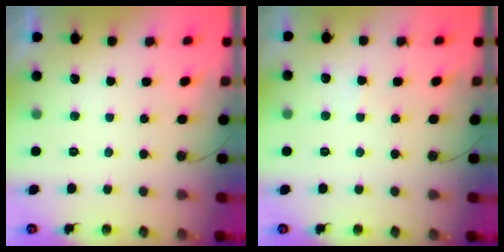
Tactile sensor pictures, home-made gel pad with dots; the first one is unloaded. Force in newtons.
{"total": 2.8, "press": 2.8, "slide": 0.5}